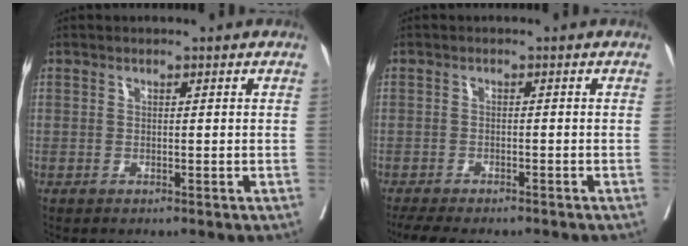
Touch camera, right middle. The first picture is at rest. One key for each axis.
{"total": 8.3, "fx": -7.1, "fy": 2.2, "fz": 3.7, "tx": -0.051, "ty": -0.005, "tz": -0.102}